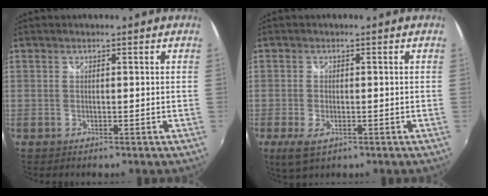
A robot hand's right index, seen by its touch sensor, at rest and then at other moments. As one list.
[{"total": 4.5, "force": [-2.1, 2.1, 3.3], "torque": [-0.074, -0.012, -0.035]}]